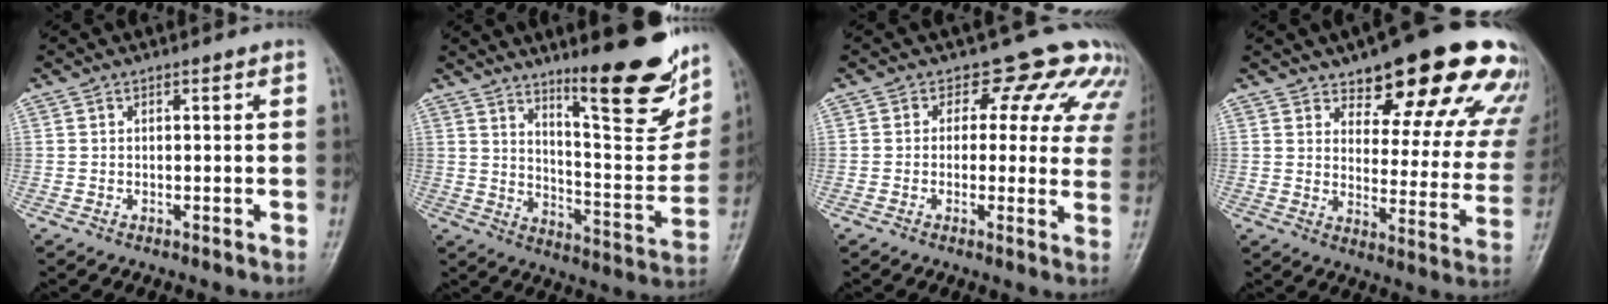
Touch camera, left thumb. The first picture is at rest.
{"total": 20.1, "force": [13.1, 4.9, 14.4], "torque": [-0.152, -0.086, 0.200]}
{"total": 10.6, "force": [7.6, 6.6, 3.5], "torque": [0.019, -0.023, 0.058]}
{"total": 22.8, "force": [15.7, 8.2, 14.4], "torque": [-0.136, -0.074, 0.196]}